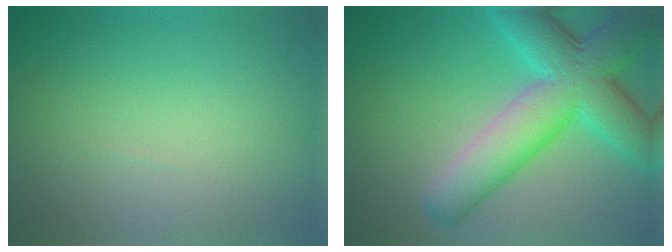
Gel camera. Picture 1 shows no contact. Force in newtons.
{"total": 9.8, "press": 9.8, "slide": 0.4}